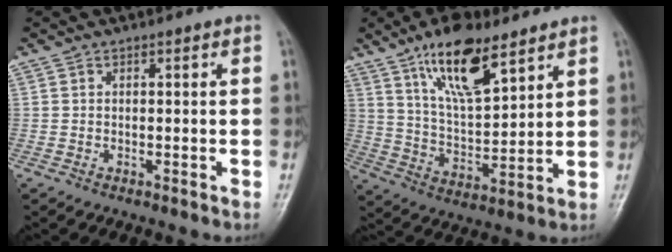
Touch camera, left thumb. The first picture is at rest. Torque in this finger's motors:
{"motor_torque": [0.66, 0.00, 1.74, -1.02, 0.46]}